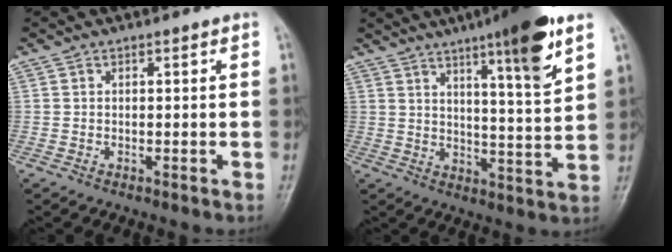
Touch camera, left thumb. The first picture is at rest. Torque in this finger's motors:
{"motor_torque": [1.10, 0.20, 1.43, -1.06, 0.30]}